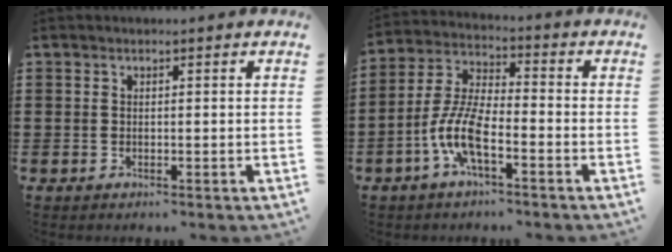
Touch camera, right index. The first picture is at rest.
{"total": 8.3, "force": [-3.8, 2.3, 7.0], "torque": [-0.173, -0.014, -0.076]}